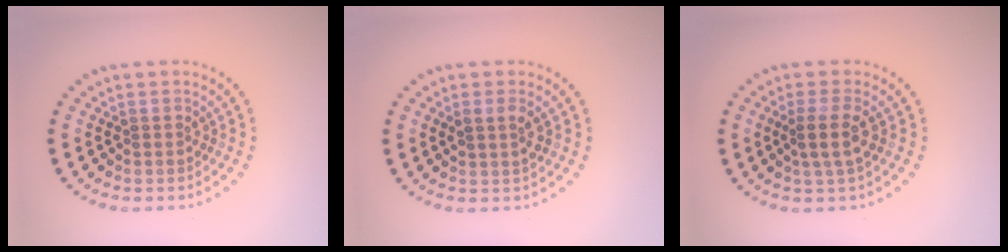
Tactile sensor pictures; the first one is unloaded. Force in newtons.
{"total": 1.4, "press": 1.4, "slide": 0.3}
{"total": 2.5, "press": 2.0, "slide": 1.4}